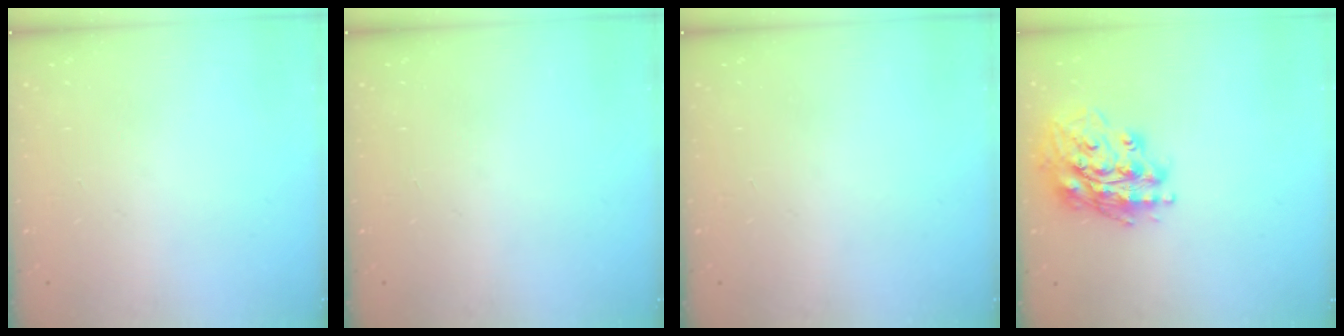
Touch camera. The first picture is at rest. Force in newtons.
{"total": 0.0}
{"total": 0.0}
{"total": 17.6, "press": 17.4, "slide": 2.6}